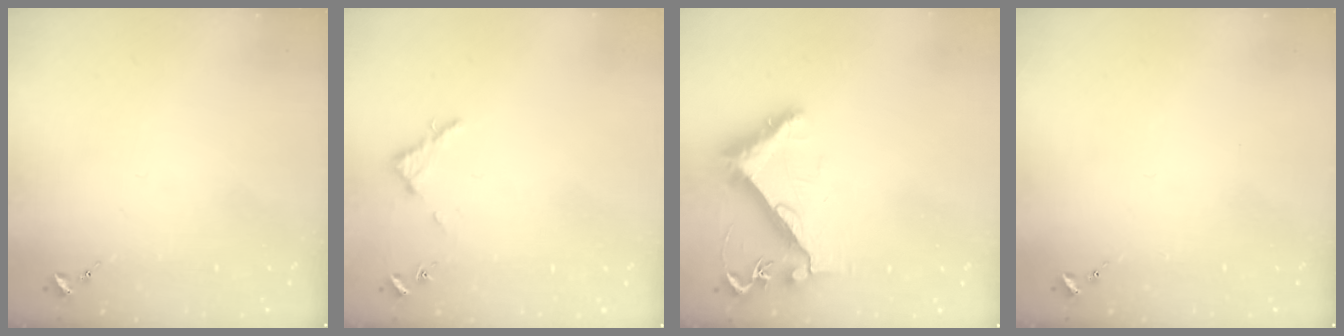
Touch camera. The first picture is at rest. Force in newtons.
{"total": 2.8, "press": 2.8, "slide": 0.3}
{"total": 8.4, "press": 8.4, "slide": 0.4}
{"total": 0.0}